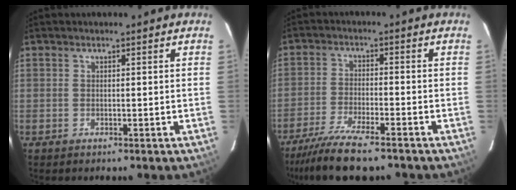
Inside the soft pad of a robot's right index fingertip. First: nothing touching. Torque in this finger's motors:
{"motor_torque": [1.01, -0.96, 0.43, 0.10]}